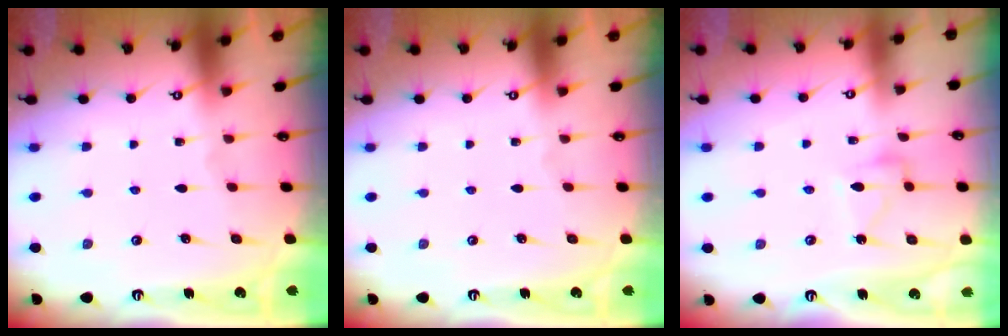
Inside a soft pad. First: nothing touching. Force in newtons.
{"total": 0.0}
{"total": 6.5, "press": 6.5, "slide": 0.1}